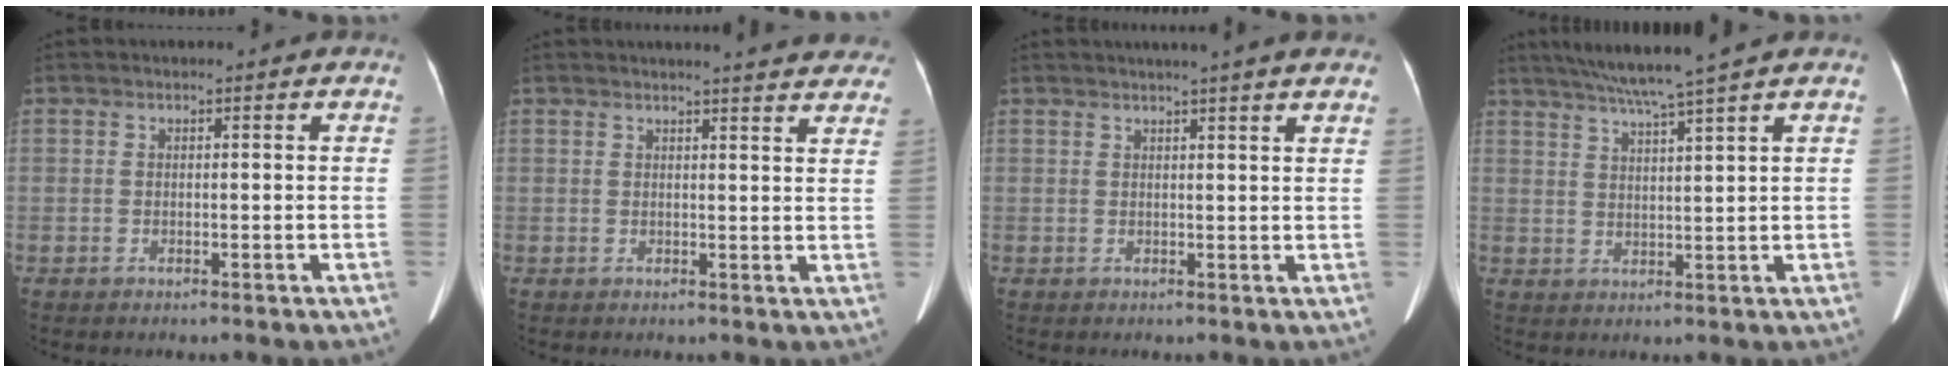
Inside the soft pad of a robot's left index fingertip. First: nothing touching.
{"total": 12.5, "force": [11.6, 1.7, 4.5], "torque": [-0.037, -0.009, 0.113]}
{"total": 8.8, "force": [7.5, 0.0, 4.7], "torque": [-0.065, 0.024, 0.076]}
{"total": 7.6, "force": [6.2, -1.8, 4.0], "torque": [-0.064, 0.005, 0.105]}